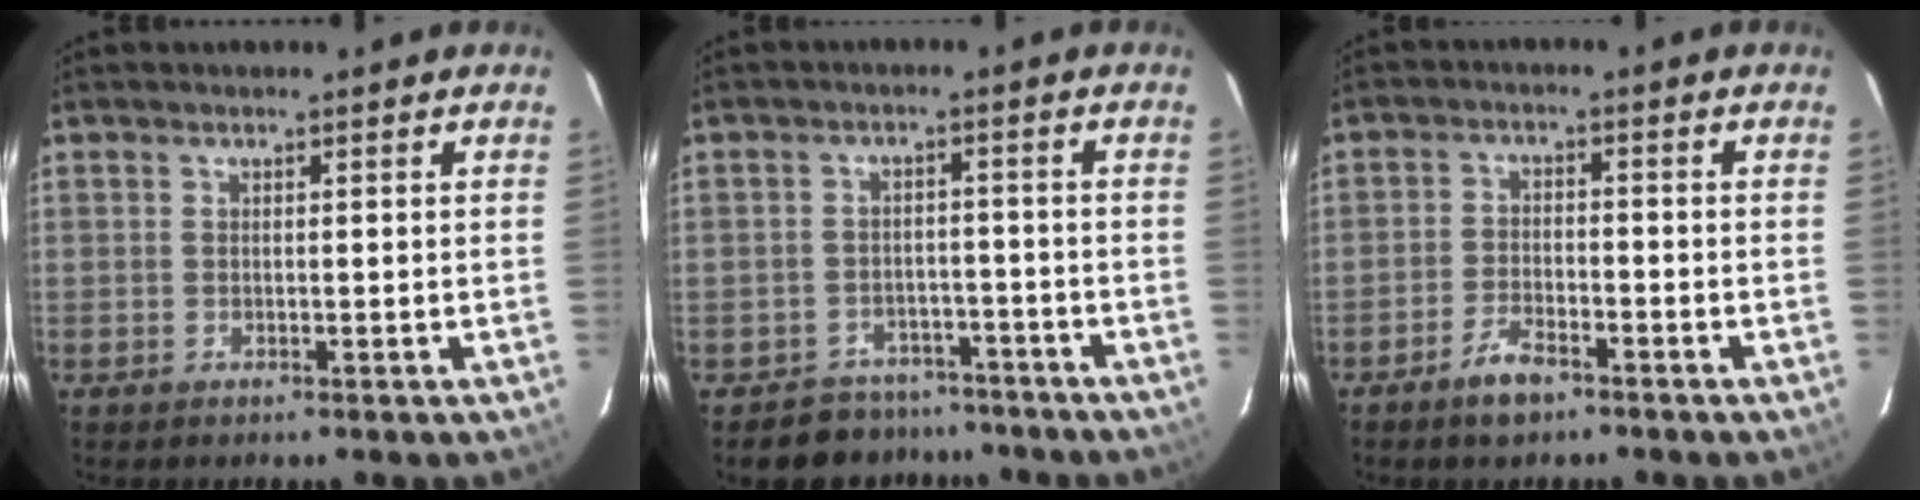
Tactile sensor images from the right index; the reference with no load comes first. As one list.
[{"total": 7.0, "force": [-5.5, 4.4, -0.1], "torque": [-0.005, 0.031, -0.074]}, {"total": 5.1, "force": [-3.8, 2.0, 2.8], "torque": [-0.071, 0.000, -0.069]}]